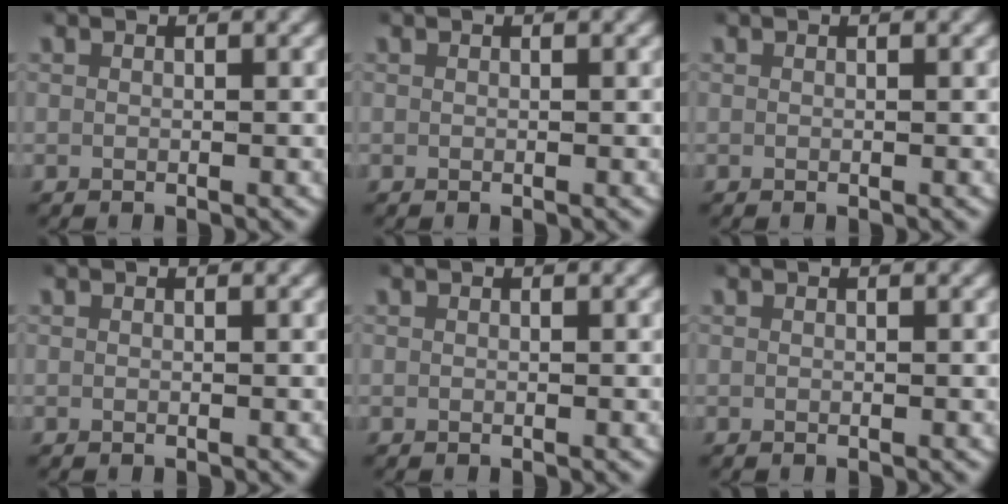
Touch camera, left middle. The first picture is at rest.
{"total": 0.0}
{"total": 0.0}
{"total": 0.0}
{"total": 0.0}
{"total": 0.0}